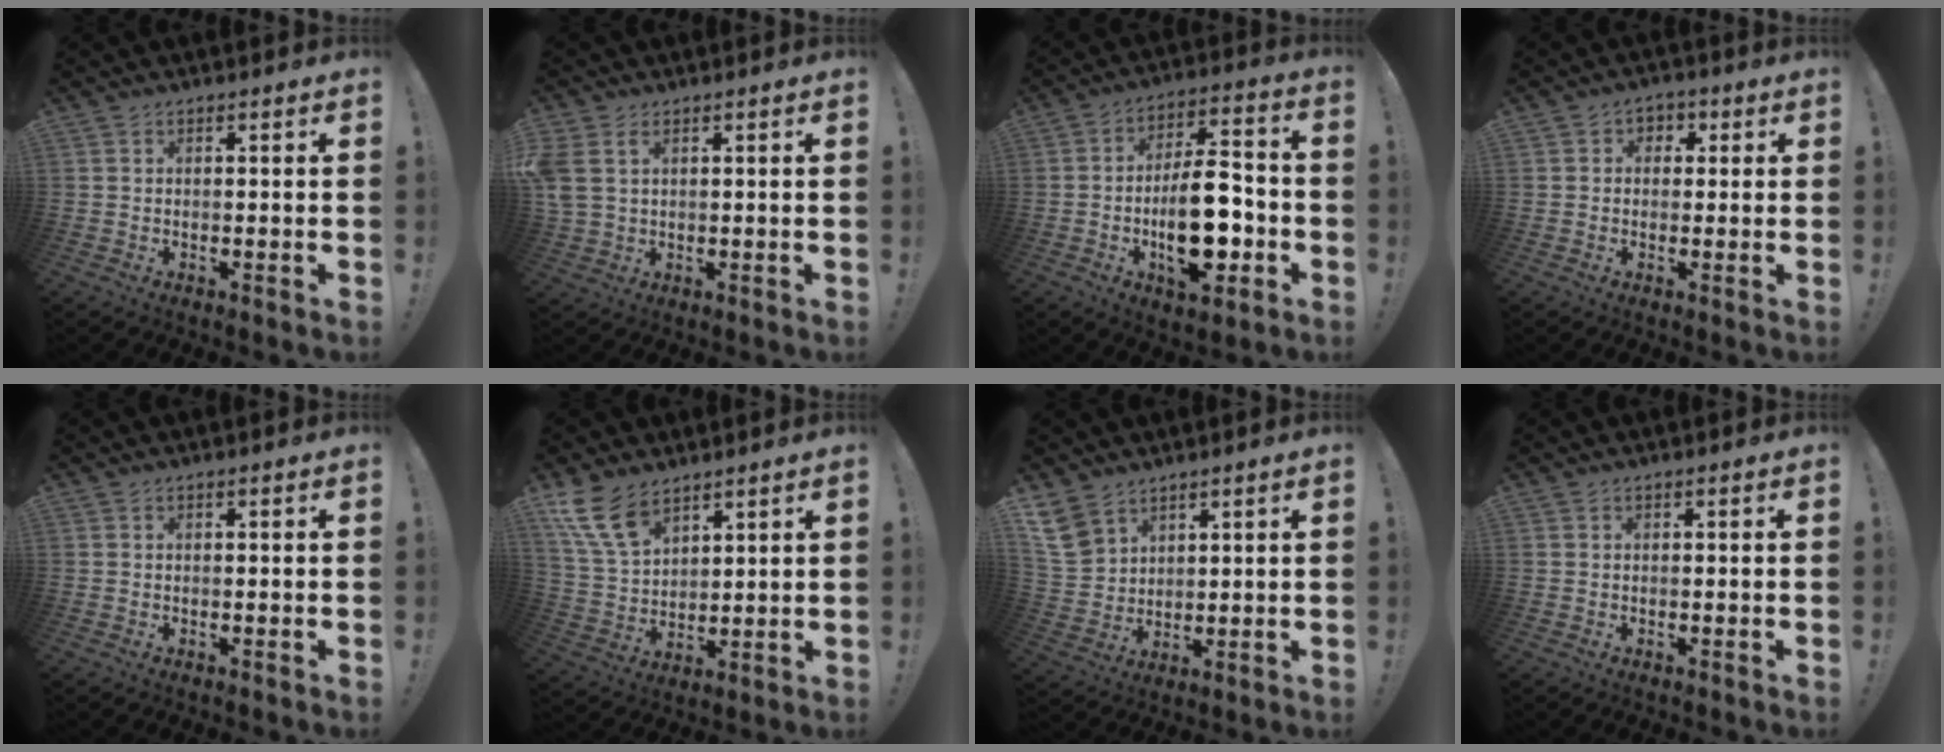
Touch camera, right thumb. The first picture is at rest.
{"total": 5.5, "force": [2.2, 3.6, 3.5], "torque": [-0.078, -0.006, 0.045]}
{"total": 18.9, "force": [-5.0, 9.0, 15.9], "torque": [-0.257, 0.024, -0.075]}
{"total": 3.3, "force": [-0.4, 3.0, 1.1], "torque": [-0.012, 0.006, -0.009]}
{"total": 0.0}
{"total": 11.1, "force": [7.6, 5.7, 5.7], "torque": [-0.129, -0.037, 0.150]}
{"total": 7.8, "force": [5.7, 4.8, 2.4], "torque": [-0.049, -0.033, 0.116]}
{"total": 0.0}